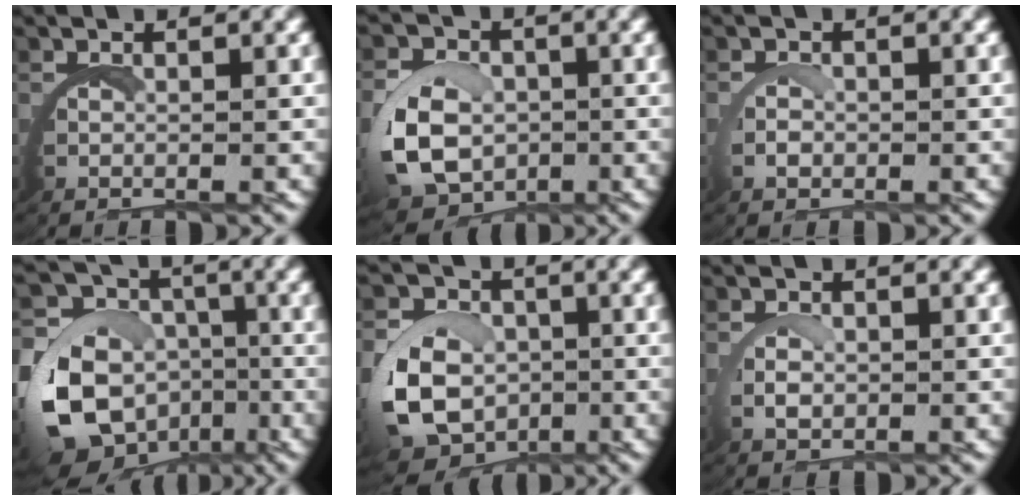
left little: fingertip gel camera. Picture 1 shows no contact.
{"total": 7.2, "force": [-1.5, 5.9, 3.7], "torque": [-0.101, -0.036, -0.014]}
{"total": 0.6, "force": [0.4, 0.2, 0.4], "torque": [-0.022, -0.006, 0.006]}
{"total": 12.0, "force": [-3.3, 10.3, 5.2], "torque": [-0.126, -0.059, -0.050]}
{"total": 7.7, "force": [-2.0, 6.5, 3.5], "torque": [-0.096, -0.039, -0.027]}
{"total": 1.1, "force": [0.6, 0.6, 0.8], "torque": [-0.028, -0.006, 0.012]}